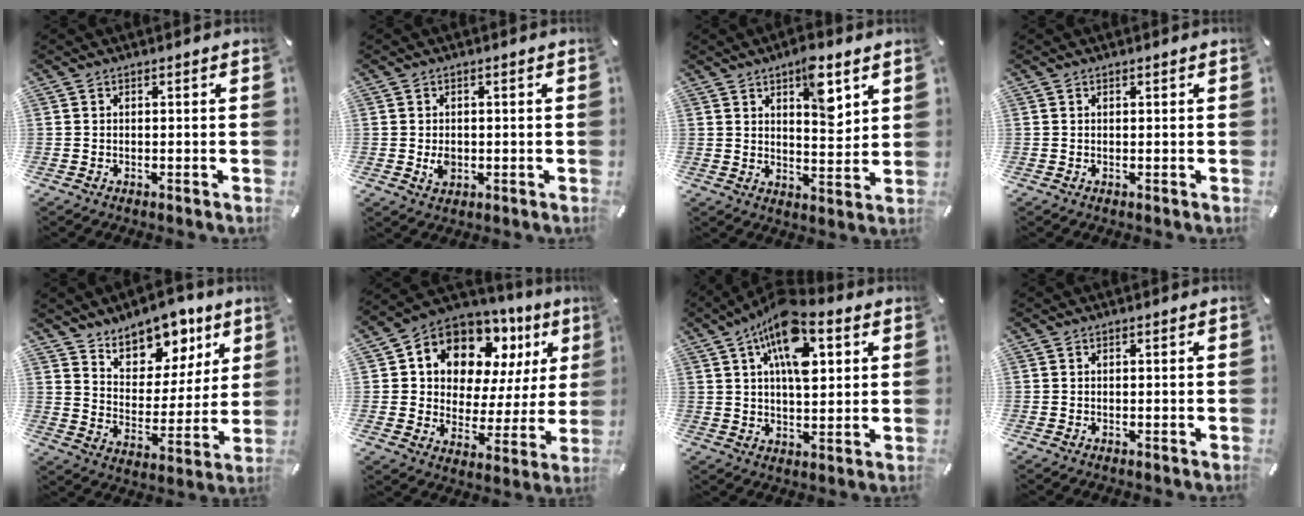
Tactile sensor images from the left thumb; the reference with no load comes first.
{"total": 2.7, "force": [-0.2, 2.1, 1.6], "torque": [-0.023, 0.000, -0.003]}
{"total": 9.3, "force": [5.7, 3.9, 6.2], "torque": [-0.082, -0.033, 0.093]}
{"total": 0.0}
{"total": 12.4, "force": [10.2, 6.4, 2.8], "torque": [-0.040, -0.096, 0.185]}
{"total": 11.5, "force": [7.8, 7.6, 3.7], "torque": [-0.080, -0.066, 0.144]}
{"total": 14.6, "force": [6.5, 7.2, 11.0], "torque": [-0.181, -0.011, 0.112]}
{"total": 0.0}